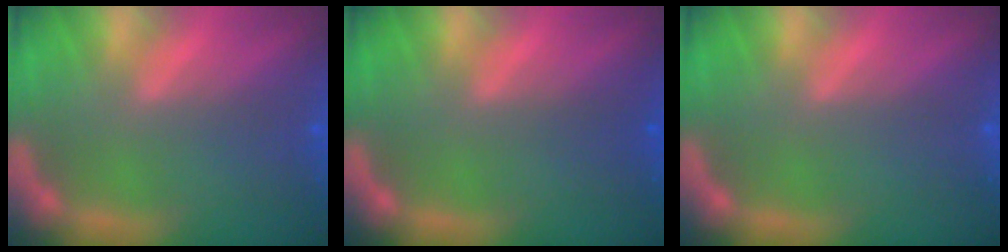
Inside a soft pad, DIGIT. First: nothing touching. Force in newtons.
{"total": 0.9}
{"total": 0.0}